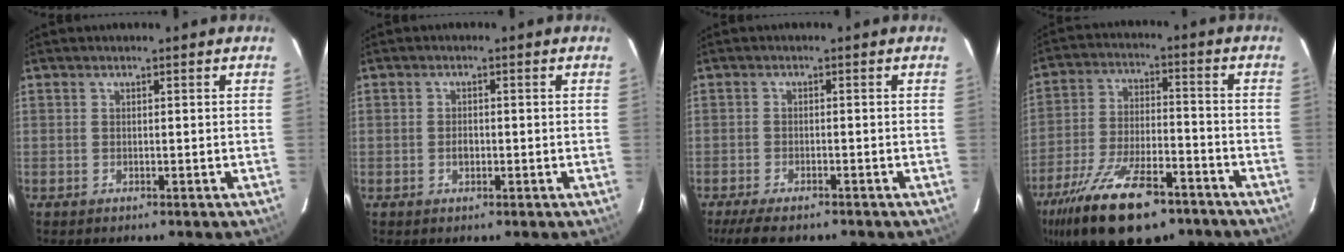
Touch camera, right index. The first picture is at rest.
{"total": 1.7, "force": [-0.5, 1.2, 1.0], "torque": [-0.020, 0.003, -0.009]}
{"total": 6.8, "force": [-5.5, 1.8, 3.6], "torque": [-0.090, -0.025, -0.095]}
{"total": 21.0, "force": [-14.3, 8.3, 13.0], "torque": [-0.259, -0.032, -0.232]}